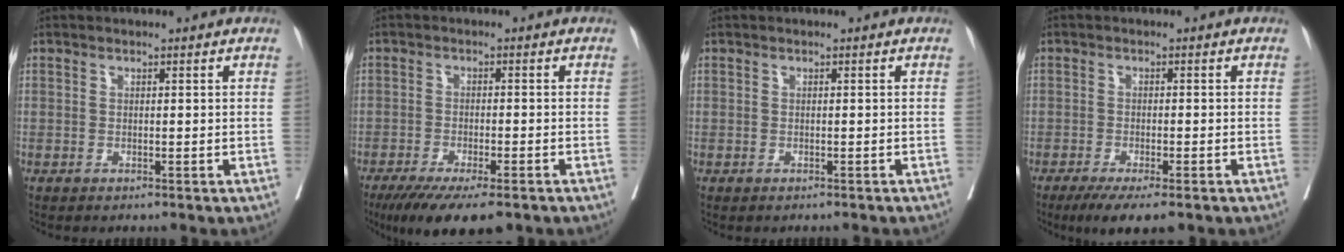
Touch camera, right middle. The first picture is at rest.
{"total": 11.0, "force": [-8.1, 2.4, 7.0], "torque": [-0.095, -0.015, -0.124]}
{"total": 1.2, "force": [-1.1, 0.3, 0.4], "torque": [-0.007, -0.002, -0.017]}
{"total": 6.7, "force": [-4.8, 1.2, 4.6], "torque": [-0.063, -0.015, -0.073]}